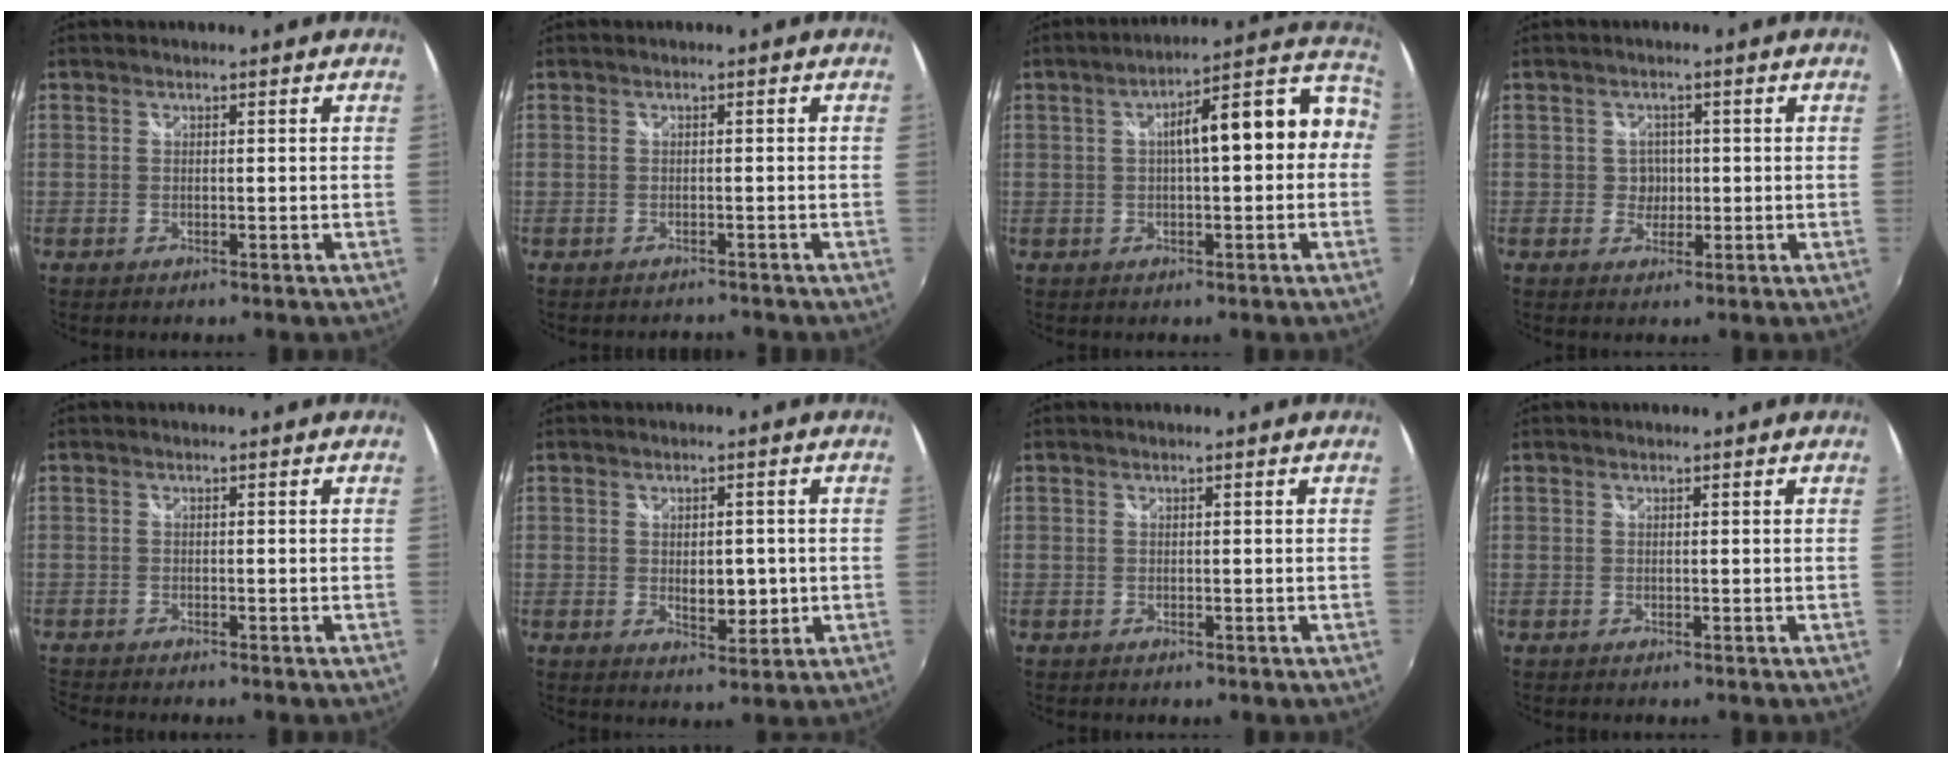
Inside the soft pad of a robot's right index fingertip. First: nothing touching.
{"total": 2.4, "force": [-2.3, 0.3, 0.5], "torque": [-0.014, -0.012, -0.031]}
{"total": 12.5, "force": [0.2, 3.3, 12.0], "torque": [-0.163, 0.050, 0.009]}
{"total": 2.2, "force": [-0.1, 2.2, 0.3], "torque": [-0.002, 0.006, -0.001]}
{"total": 2.6, "force": [-2.5, -0.2, 0.6], "torque": [-0.024, -0.017, -0.051]}
{"total": 4.8, "force": [-0.4, 2.7, 4.0], "torque": [-0.061, -0.005, 0.002]}
{"total": 0.0}
{"total": 0.0}